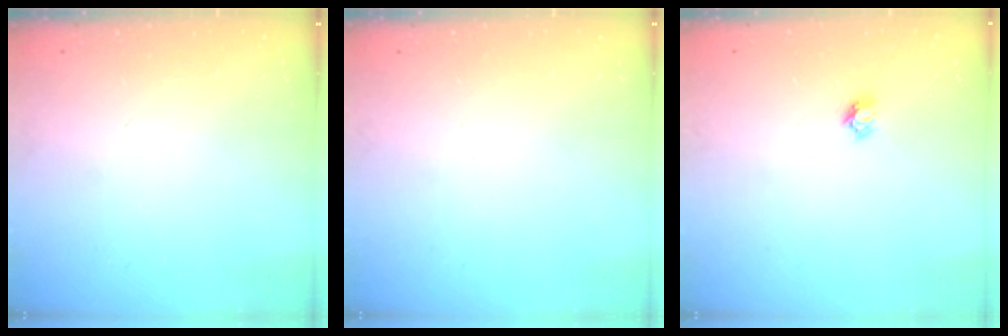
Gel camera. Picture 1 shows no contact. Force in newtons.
{"total": 0.0}
{"total": 4.2, "press": 4.2, "slide": 0.4}